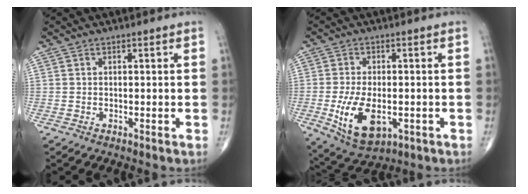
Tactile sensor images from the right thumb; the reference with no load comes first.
{"total": 11.6, "force": [-2.7, 6.3, 9.3], "torque": [-0.165, -0.009, -0.033]}